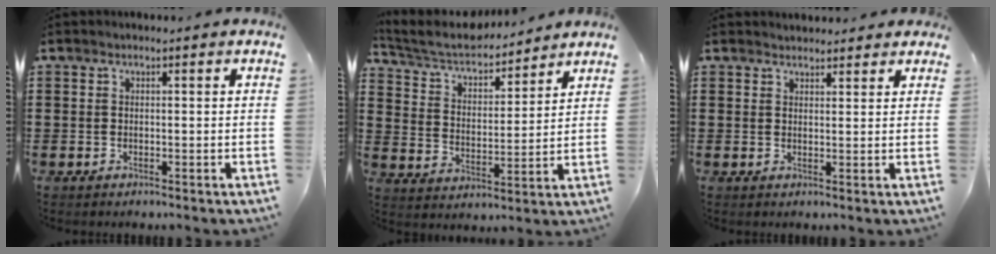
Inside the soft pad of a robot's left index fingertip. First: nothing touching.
{"total": 5.9, "force": [5.5, 1.4, 1.8], "torque": [-0.064, -0.032, 0.090]}
{"total": 1.9, "force": [1.9, 0.5, -0.1], "torque": [-0.002, 0.002, 0.037]}